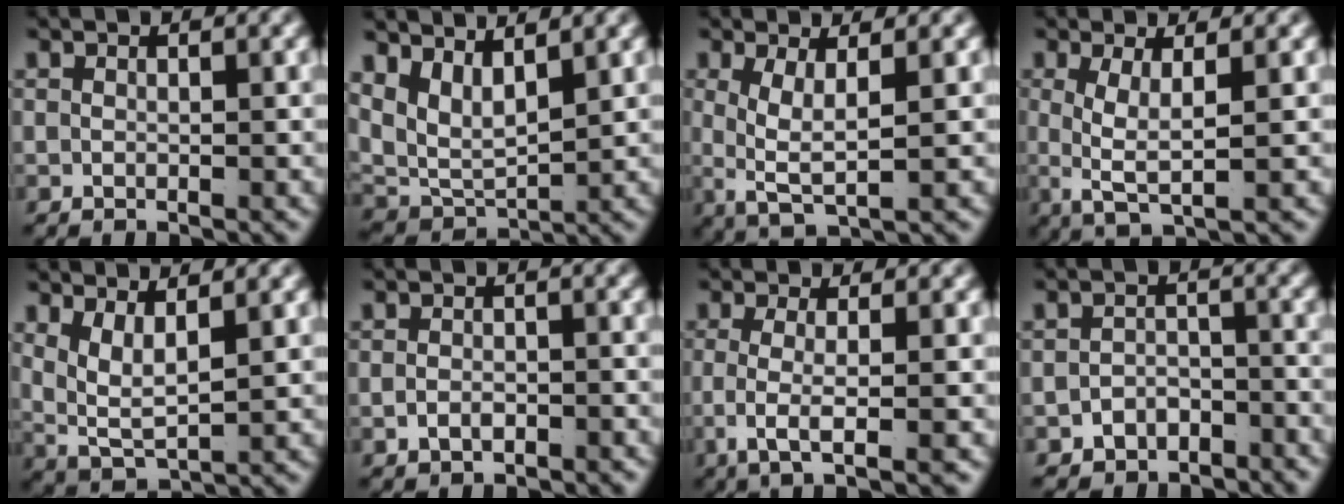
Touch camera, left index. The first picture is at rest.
{"total": 7.4, "force": [1.4, 5.8, 4.4], "torque": [-0.101, -0.027, 0.030]}
{"total": 4.4, "force": [0.1, 1.8, 4.0], "torque": [-0.091, -0.022, 0.017]}
{"total": 4.1, "force": [0.1, 1.3, 3.9], "torque": [-0.085, -0.020, 0.014]}
{"total": 5.8, "force": [1.0, 4.2, 3.8], "torque": [-0.101, -0.025, 0.026]}
{"total": 1.7, "force": [-1.3, 0.7, 0.8], "torque": [-0.010, -0.008, -0.016]}
{"total": 4.3, "force": [-0.9, 0.8, 4.2], "torque": [-0.084, -0.016, -0.005]}
{"total": 4.1, "force": [-3.3, 2.4, 0.3], "torque": [0.000, -0.015, -0.056]}